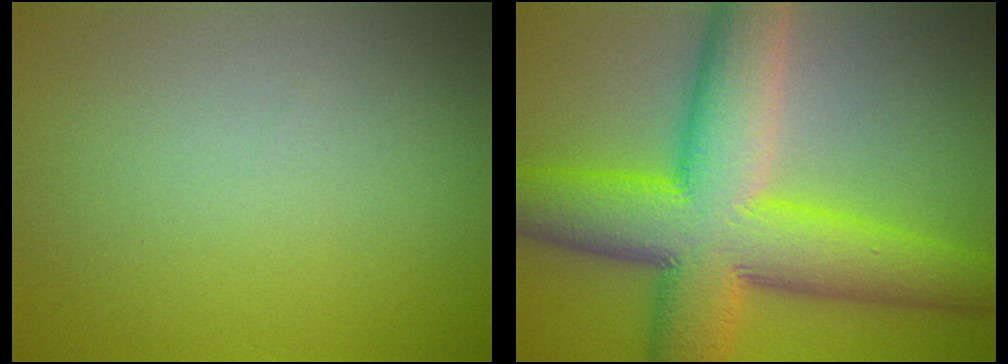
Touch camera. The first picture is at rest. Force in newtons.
{"total": 13.3, "press": 13.3, "slide": 0.1}